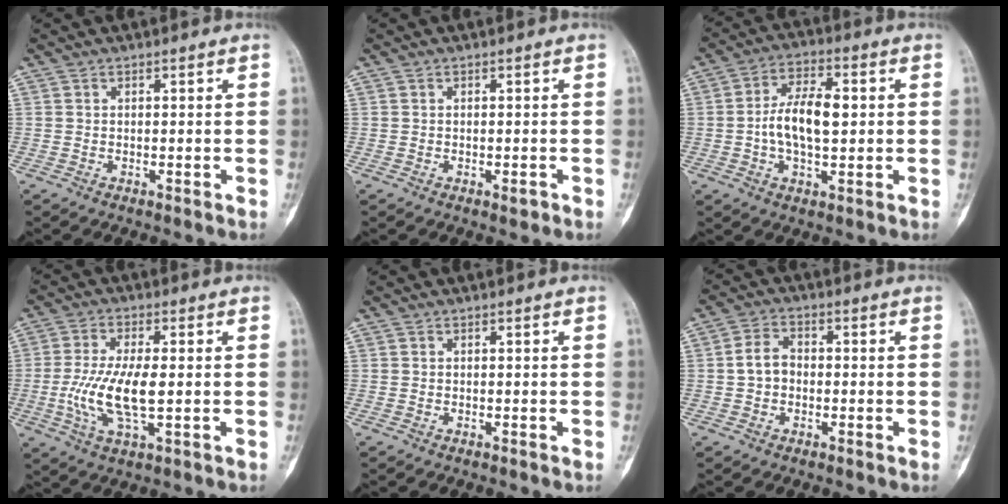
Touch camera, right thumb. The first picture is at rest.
{"total": 1.1, "force": [-0.5, 0.5, 0.9], "torque": [-0.011, -0.001, -0.006]}
{"total": 10.3, "force": [0.2, 5.3, 8.8], "torque": [-0.155, 0.014, 0.000]}
{"total": 10.6, "force": [-0.8, 3.8, 9.9], "torque": [-0.216, -0.004, -0.014]}
{"total": 0.0}
{"total": 4.6, "force": [-0.4, 3.5, 3.0], "torque": [-0.045, 0.018, -0.015]}